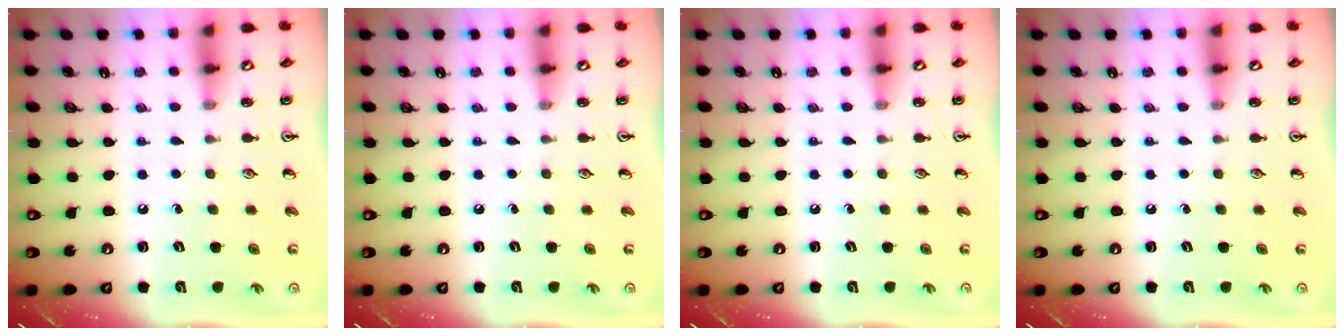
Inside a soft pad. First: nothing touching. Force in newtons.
{"total": 0.0}
{"total": 0.0}
{"total": 0.0}